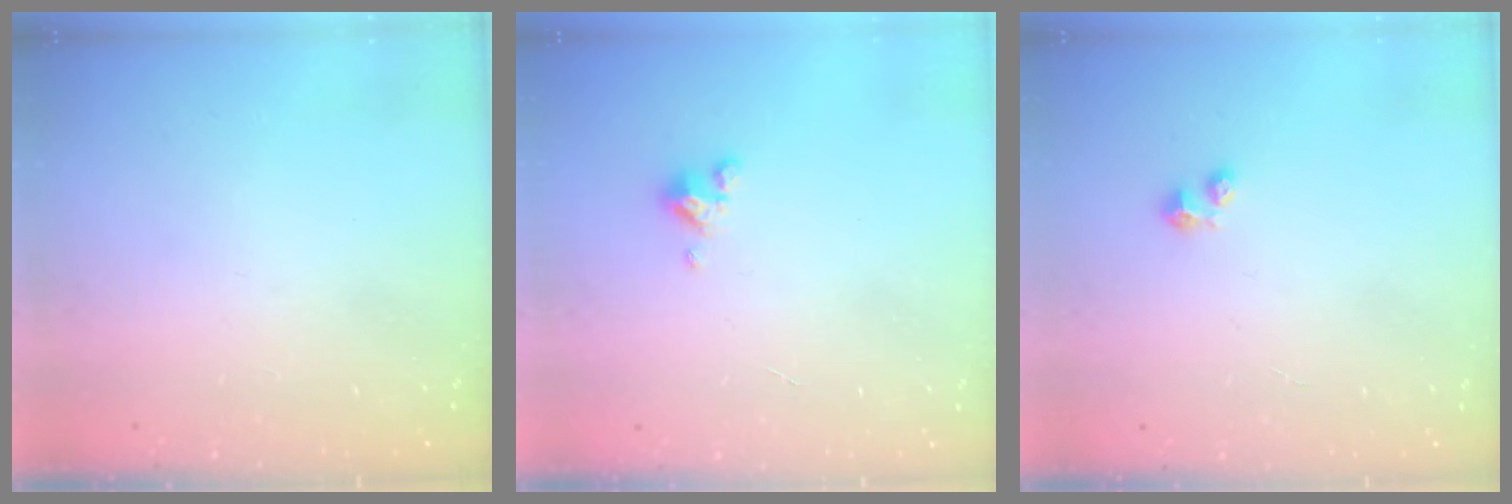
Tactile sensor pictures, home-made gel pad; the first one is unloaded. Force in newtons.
{"total": 2.5, "press": 2.5, "slide": 0.3}
{"total": 2.5, "press": 2.5, "slide": 0.4}